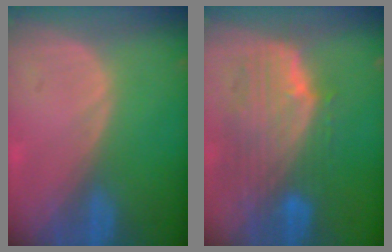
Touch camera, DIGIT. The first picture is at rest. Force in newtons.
{"total": 10.1, "press": 8.9, "slide": 4.6}